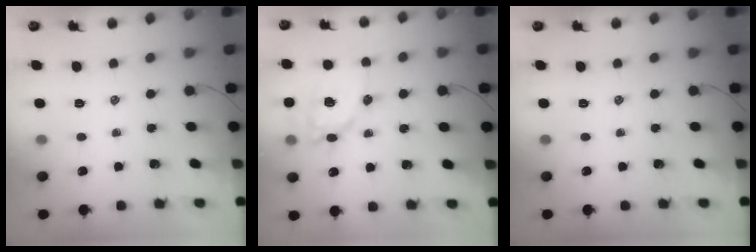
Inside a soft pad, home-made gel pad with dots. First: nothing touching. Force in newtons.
{"total": 13.4, "press": 13.2, "slide": 2.2}
{"total": 0.0}